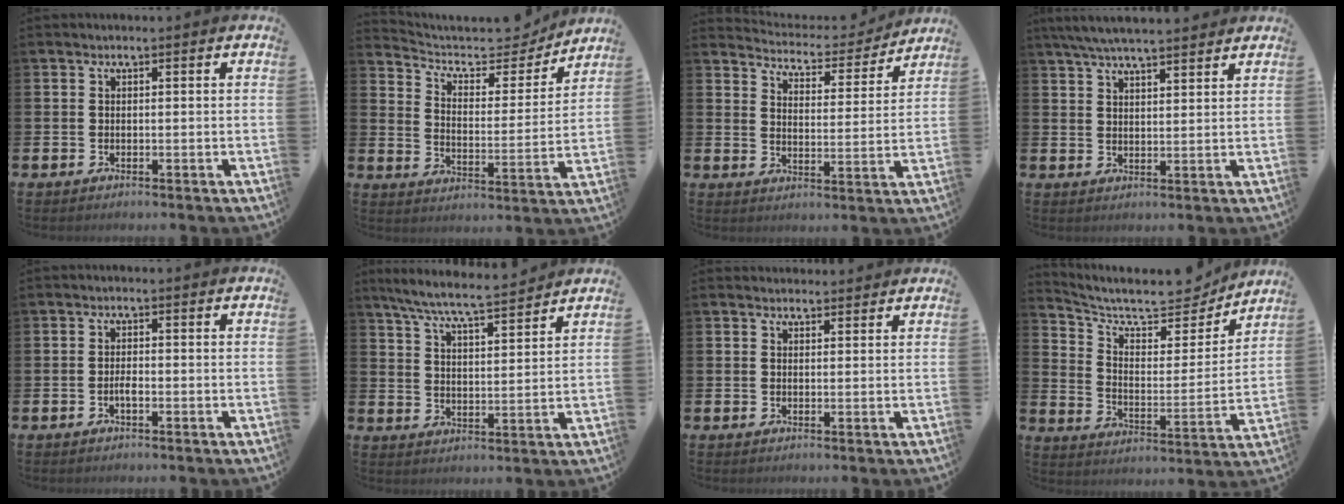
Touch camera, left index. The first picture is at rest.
{"total": 7.1, "force": [6.5, 2.4, 1.6], "torque": [-0.063, -0.050, 0.111]}
{"total": 4.8, "force": [4.6, 0.9, 0.4], "torque": [-0.030, -0.042, 0.075]}
{"total": 5.6, "force": [5.3, 0.6, 1.8], "torque": [-0.046, -0.017, 0.096]}
{"total": 1.4, "force": [-0.6, 0.5, 1.2], "torque": [-0.026, 0.001, -0.011]}
{"total": 7.2, "force": [6.7, 0.2, 2.5], "torque": [-0.074, -0.039, 0.119]}
{"total": 1.6, "force": [1.6, 0.5, -0.2], "torque": [0.011, -0.005, 0.027]}
{"total": 9.2, "force": [8.3, 2.6, 2.9], "torque": [-0.077, -0.068, 0.138]}